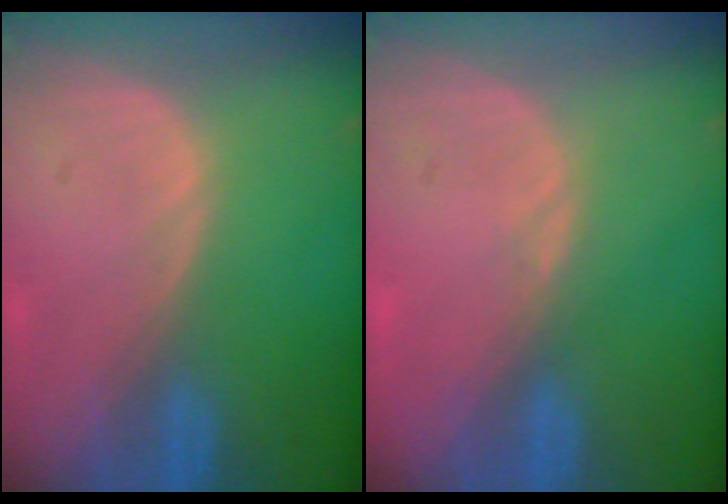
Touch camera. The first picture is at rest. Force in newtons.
{"total": 0.5, "press": 0.5, "slide": 0.2}